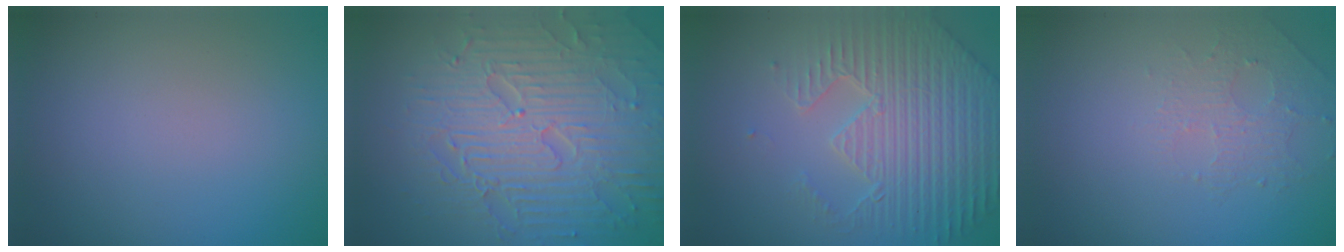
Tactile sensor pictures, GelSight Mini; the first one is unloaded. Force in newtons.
{"total": 8.9, "press": 6.3, "slide": 6.3}
{"total": 6.6, "press": 5.3, "slide": 4.0}
{"total": 1.5, "press": 1.0, "slide": 1.1}